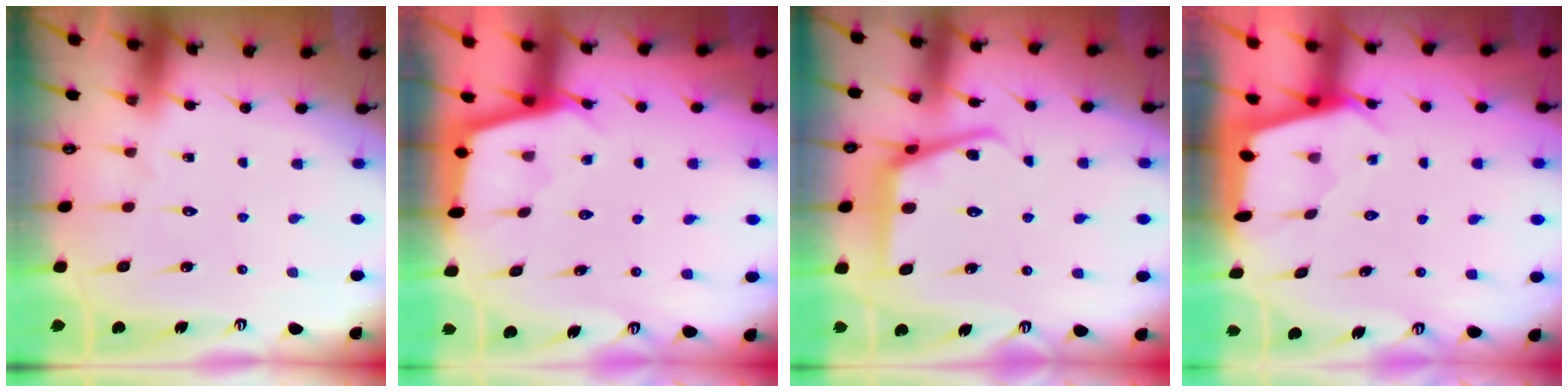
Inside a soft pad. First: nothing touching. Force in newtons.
{"total": 2.9, "press": 2.9, "slide": 0.3}
{"total": 10.5, "press": 10.5, "slide": 0.3}
{"total": 2.6, "press": 2.6, "slide": 0.3}